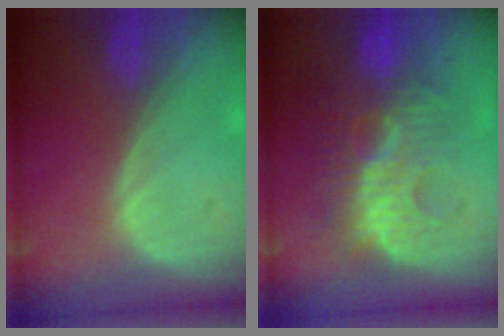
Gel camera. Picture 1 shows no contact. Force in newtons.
{"total": 10.0, "press": 9.6, "slide": 2.7}